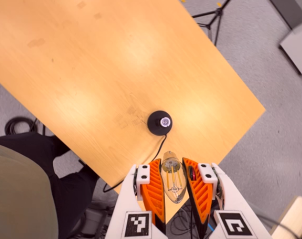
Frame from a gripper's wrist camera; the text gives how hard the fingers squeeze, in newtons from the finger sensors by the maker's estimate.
{"total": 21.4, "left": 22.9, "right": 19.9}